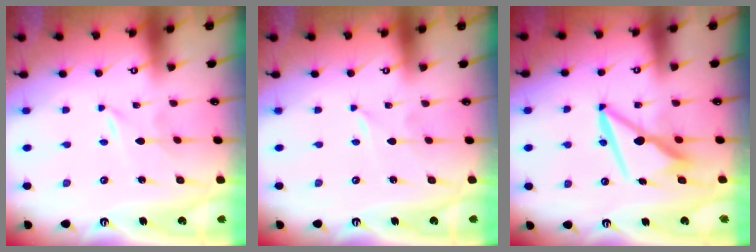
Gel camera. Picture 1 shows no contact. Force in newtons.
{"total": 0.0}
{"total": 9.6, "press": 9.5, "slide": 1.3}